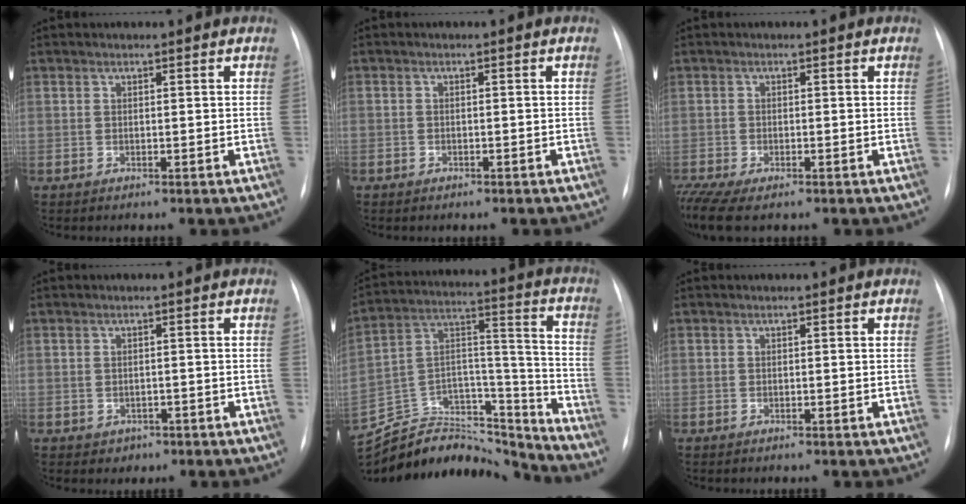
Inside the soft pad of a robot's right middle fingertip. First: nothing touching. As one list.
[{"total": 1.0, "force": [-0.7, 0.7, 0.1], "torque": [-0.007, 0.003, -0.011]}, {"total": 7.2, "force": [-4.9, 2.7, 4.5], "torque": [-0.098, -0.009, -0.081]}, {"total": 1.8, "force": [-0.8, 1.5, 0.4], "torque": [-0.004, 0.005, -0.004]}, {"total": 23.7, "force": [-22.2, 6.3, 5.5], "torque": [-0.133, 0.034, -0.359]}, {"total": 0.0}]